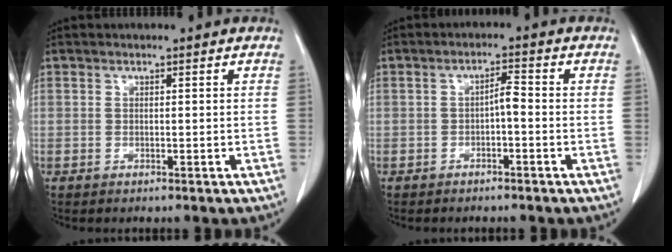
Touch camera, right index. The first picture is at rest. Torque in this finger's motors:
{"motor_torque": [0.40, -0.35, 0.20, 0.05]}